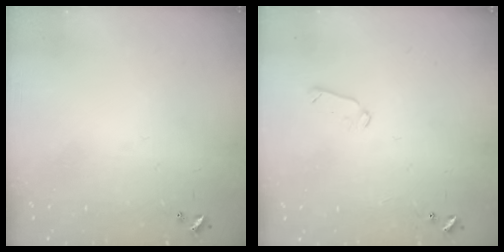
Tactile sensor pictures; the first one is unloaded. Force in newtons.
{"total": 5.2, "press": 5.1, "slide": 1.0}